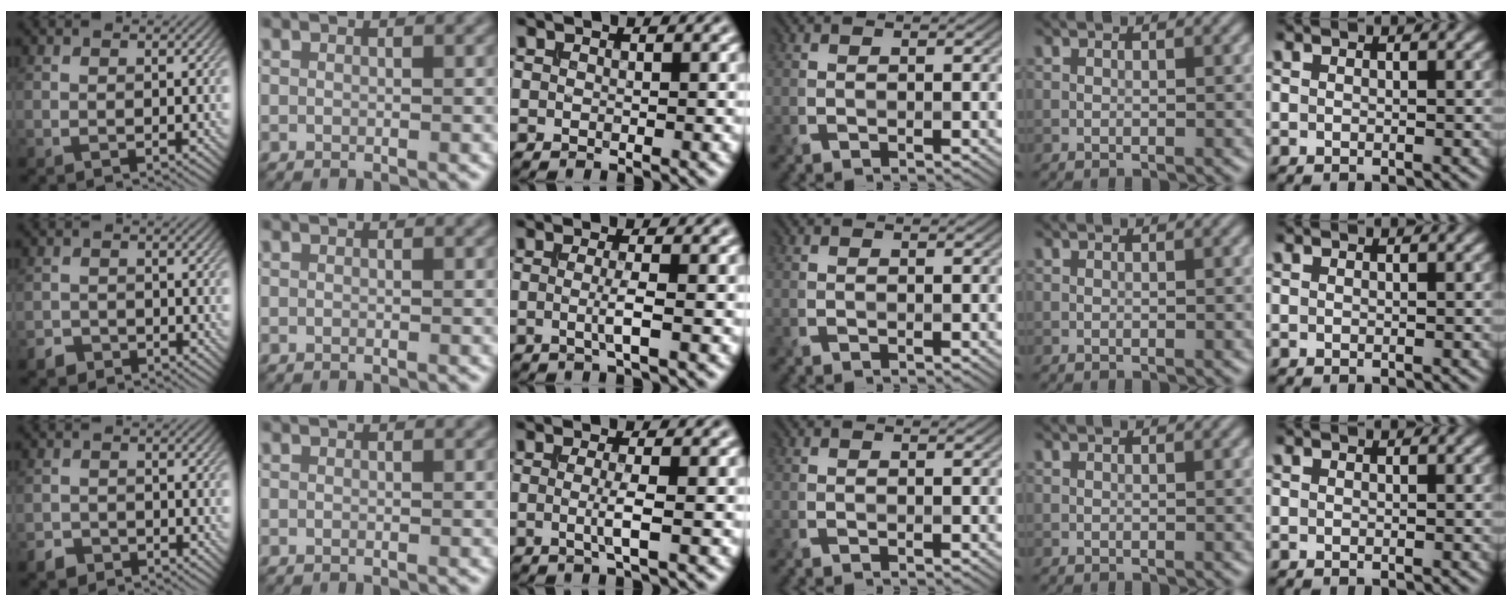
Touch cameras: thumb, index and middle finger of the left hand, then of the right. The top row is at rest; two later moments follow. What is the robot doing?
{"motion": "extract", "object": "file holder"}